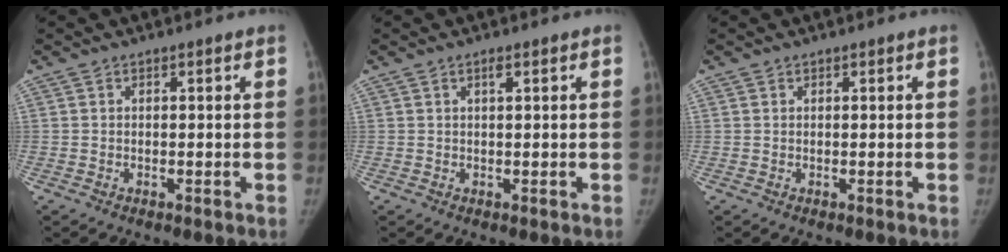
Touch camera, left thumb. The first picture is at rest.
{"total": 1.0, "force": [0.5, 0.2, 0.9], "torque": [-0.014, 0.004, 0.007]}
{"total": 0.0}